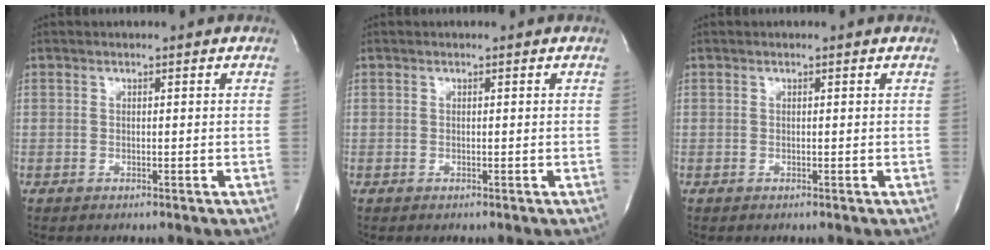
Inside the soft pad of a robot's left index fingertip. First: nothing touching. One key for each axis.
{"total": 0.0}
{"total": 0.0}